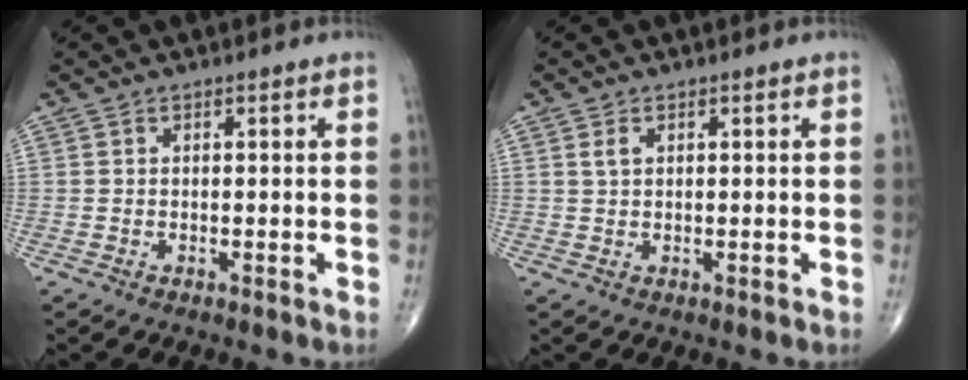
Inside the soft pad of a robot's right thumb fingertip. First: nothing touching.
{"total": 2.4, "force": [0.9, 1.6, 1.6], "torque": [-0.023, 0.000, 0.018]}